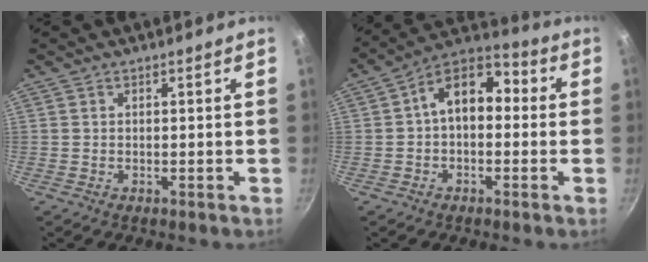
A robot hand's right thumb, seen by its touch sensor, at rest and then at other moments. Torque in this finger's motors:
{"motor_torque": [0.43, 2.06, 1.14, -0.02, 0.05]}